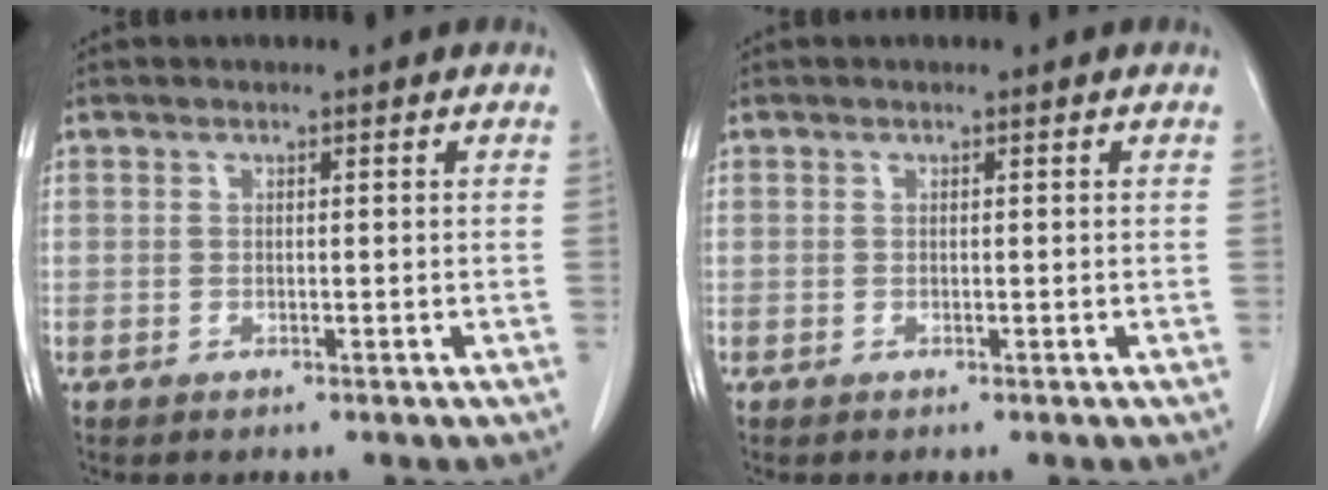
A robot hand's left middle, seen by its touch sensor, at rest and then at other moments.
{"total": 0.0}